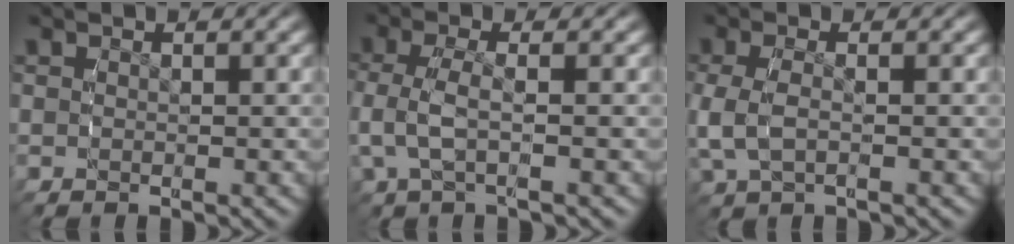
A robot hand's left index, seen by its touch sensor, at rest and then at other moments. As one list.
[{"total": 2.9, "force": [-0.5, 1.4, 2.5], "torque": [-0.070, -0.005, -0.007]}, {"total": 2.9, "force": [-0.5, 1.7, 2.3], "torque": [-0.068, -0.012, 0.002]}]